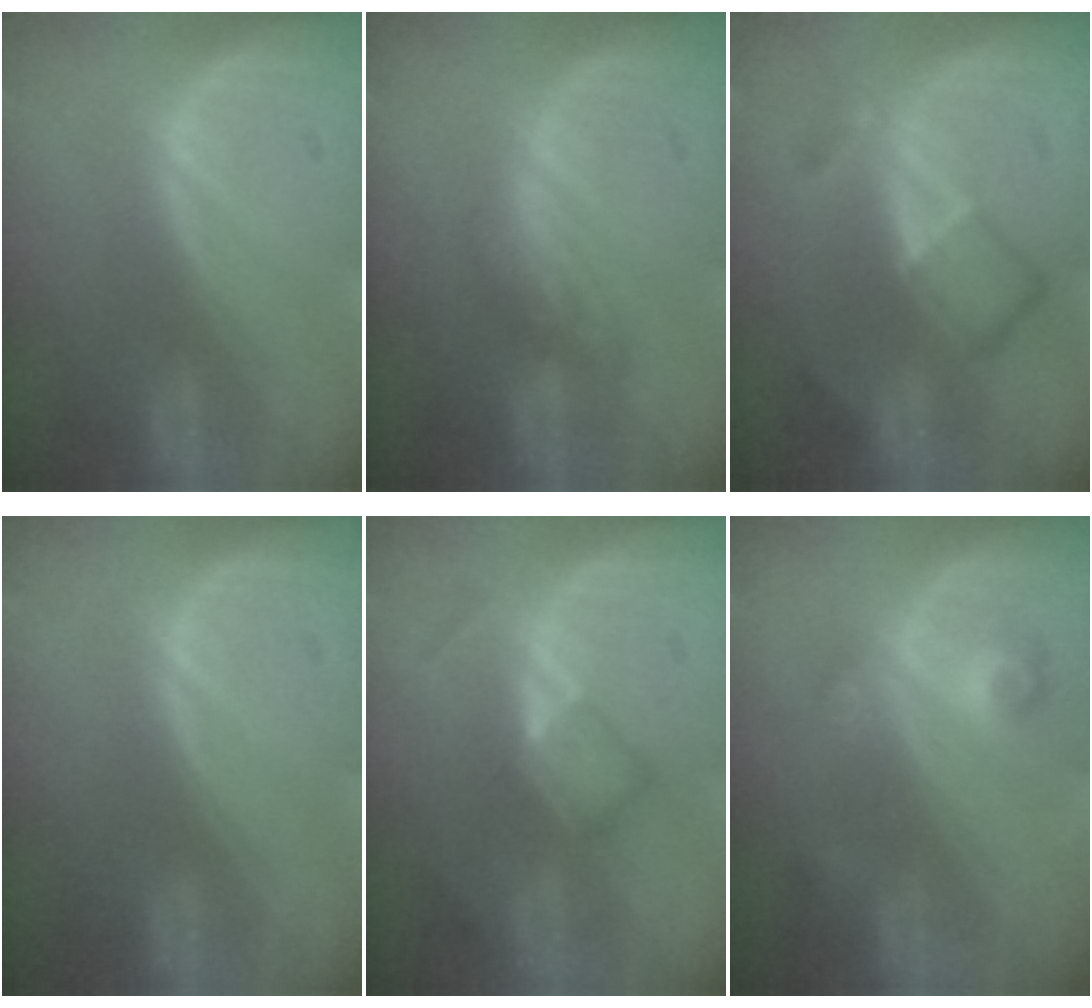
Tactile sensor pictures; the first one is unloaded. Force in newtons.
{"total": 4.6, "press": 4.4, "slide": 1.4}
{"total": 7.1, "press": 6.0, "slide": 3.6}
{"total": 0.0}
{"total": 5.2, "press": 4.6, "slide": 2.4}
{"total": 3.8, "press": 3.5, "slide": 1.6}